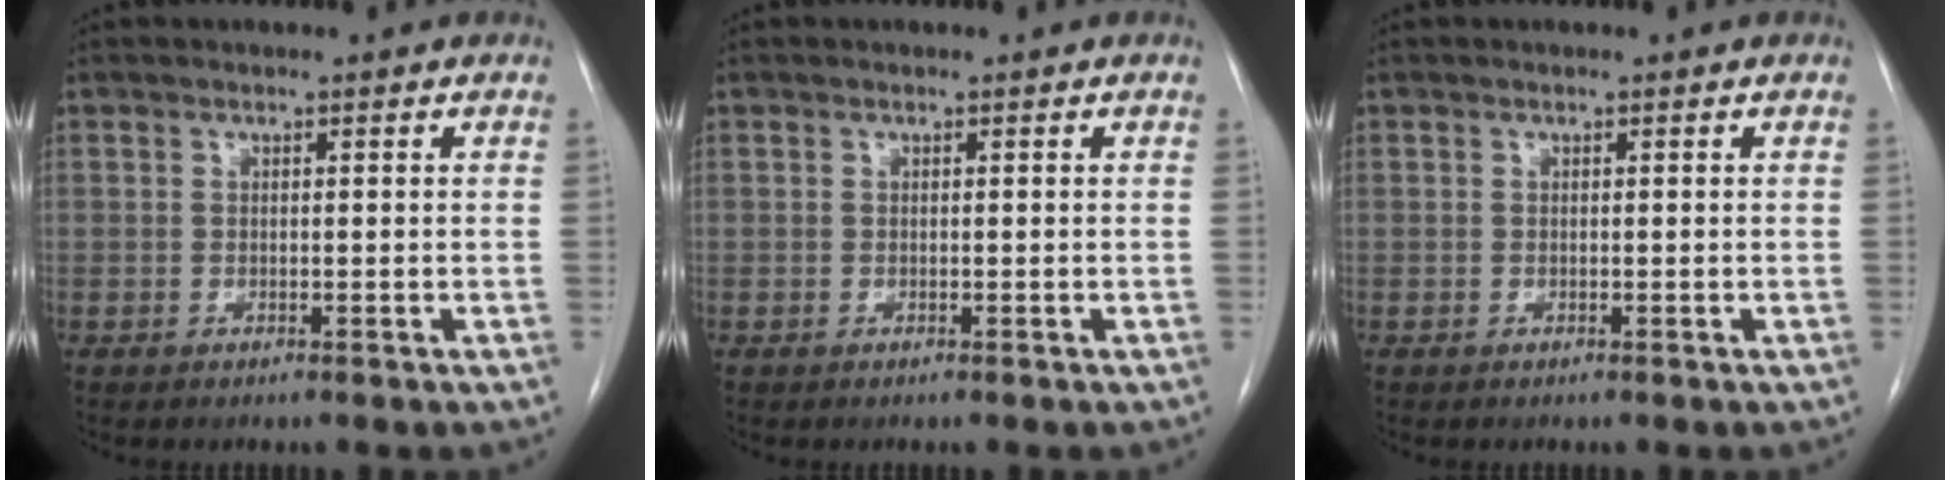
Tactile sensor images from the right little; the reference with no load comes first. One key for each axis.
{"total": 0.0}
{"total": 0.0}